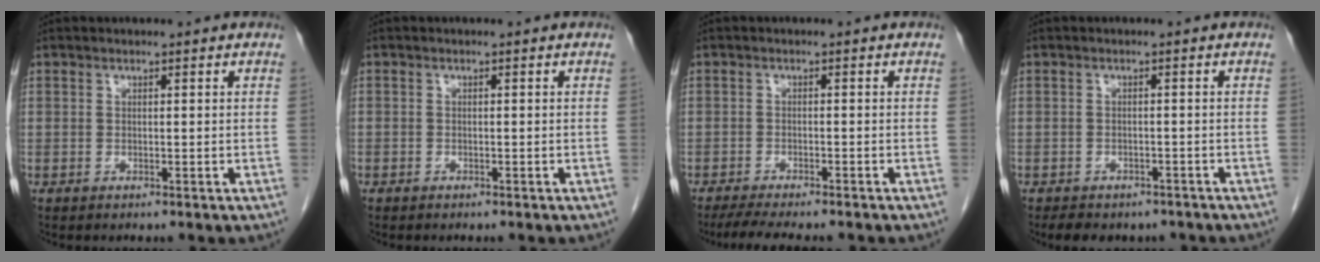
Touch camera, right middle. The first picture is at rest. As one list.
[{"total": 0.7, "force": [-0.5, 0.5, 0.0], "torque": [-0.008, 0.003, -0.010]}, {"total": 8.6, "force": [-7.4, 1.2, 4.1], "torque": [-0.063, -0.014, -0.110]}, {"total": 7.6, "force": [-6.2, 3.7, 2.5], "torque": [-0.035, 0.004, -0.075]}]